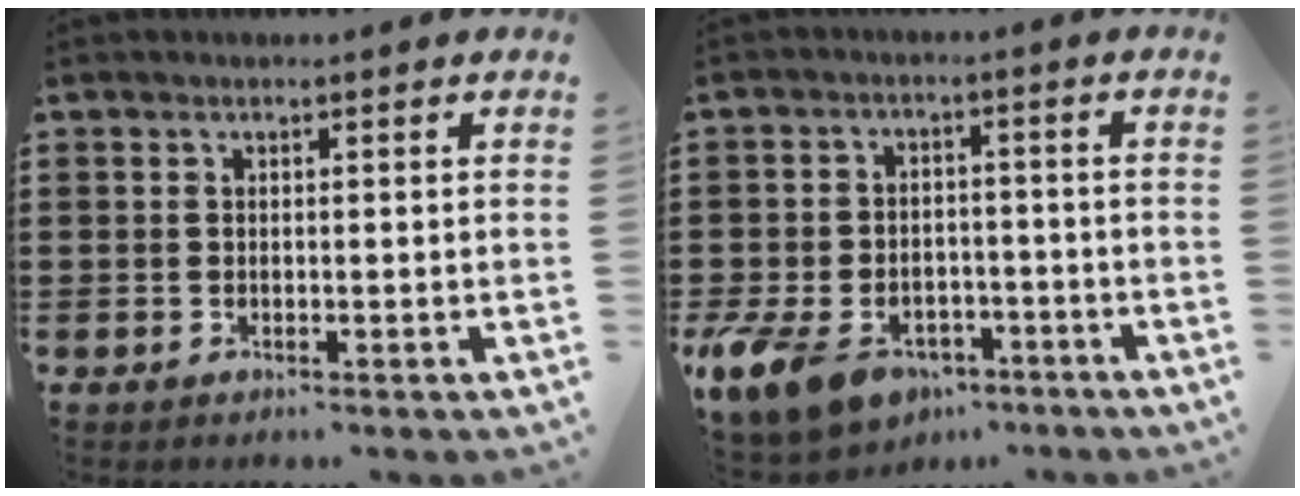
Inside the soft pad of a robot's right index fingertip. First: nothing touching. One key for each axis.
{"total": 8.3, "fx": -5.9, "fy": 4.2, "fz": 4.1, "tx": -0.111, "ty": 0.010, "tz": -0.116}